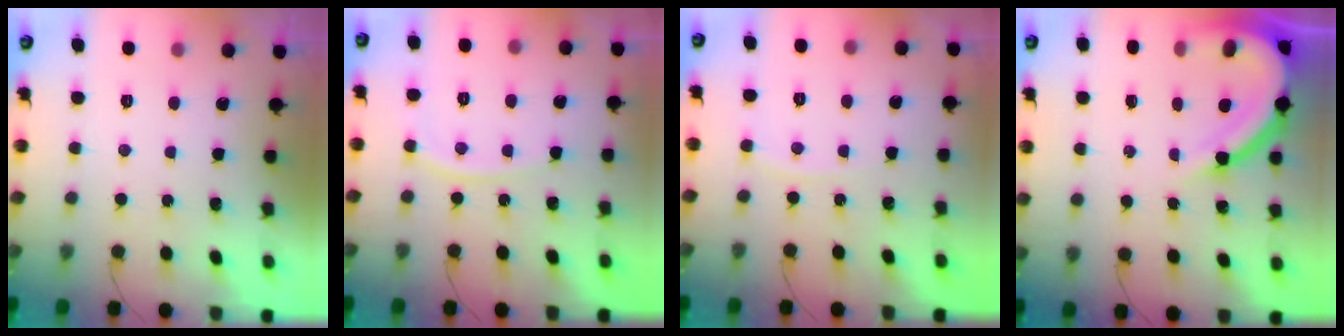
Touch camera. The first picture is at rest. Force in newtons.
{"total": 7.3, "press": 7.2, "slide": 0.9}
{"total": 2.8, "press": 2.7, "slide": 0.3}
{"total": 13.3, "press": 13.2, "slide": 1.5}